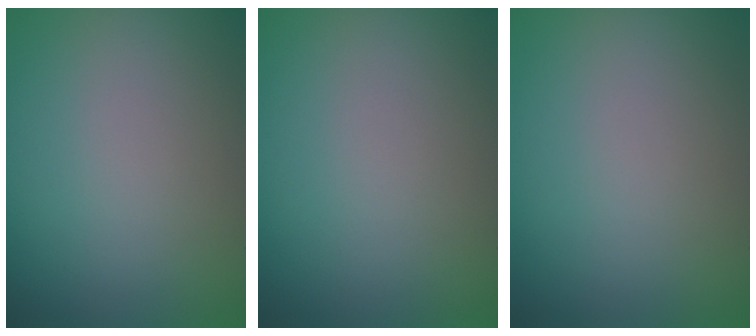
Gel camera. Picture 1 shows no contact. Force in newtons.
{"total": 0.0}
{"total": 0.0}